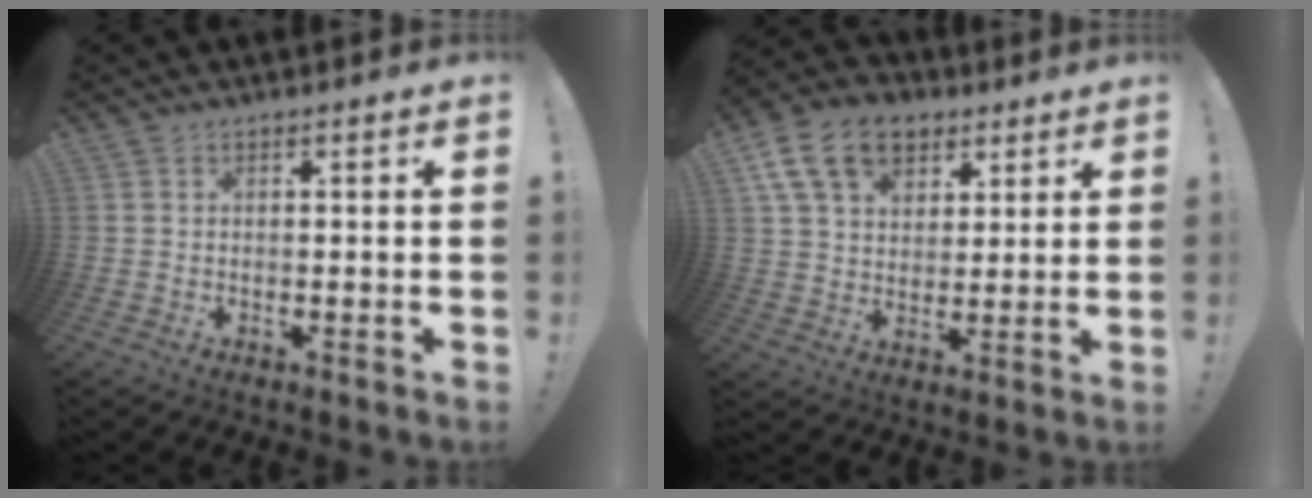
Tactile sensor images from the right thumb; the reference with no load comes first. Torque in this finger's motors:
{"motor_torque": [0.14, 1.30, 0.39, -0.07, 0.04]}